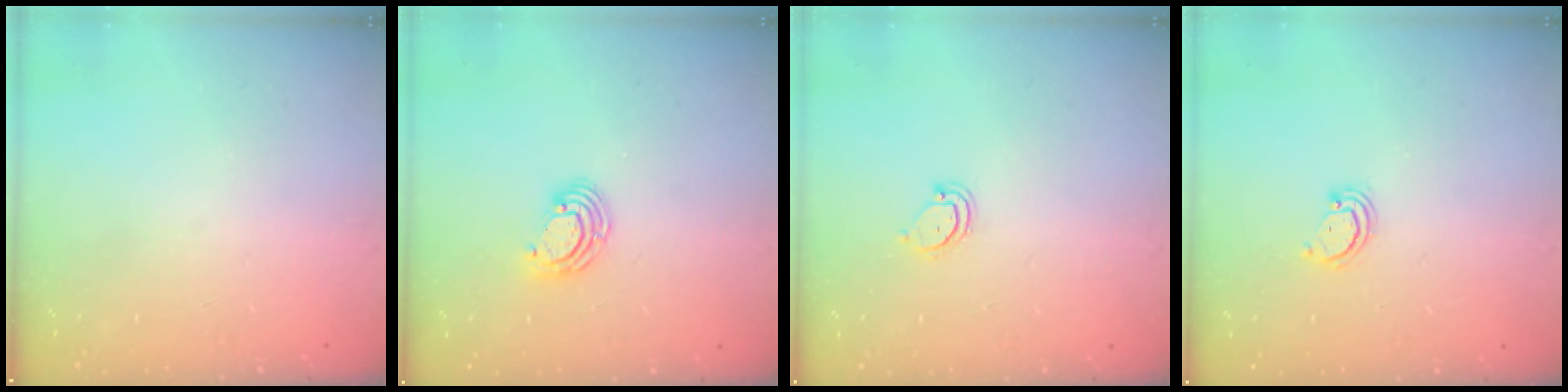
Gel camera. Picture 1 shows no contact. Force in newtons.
{"total": 6.5, "press": 6.5, "slide": 0.6}
{"total": 3.4, "press": 3.3, "slide": 0.5}
{"total": 2.6, "press": 2.6, "slide": 0.3}